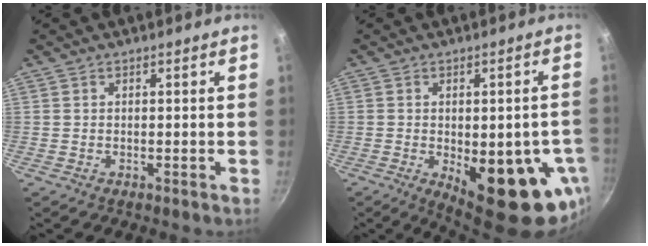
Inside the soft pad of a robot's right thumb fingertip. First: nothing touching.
{"total": 18.5, "force": [-5.5, 7.7, 15.9], "torque": [-0.162, -0.004, -0.056]}